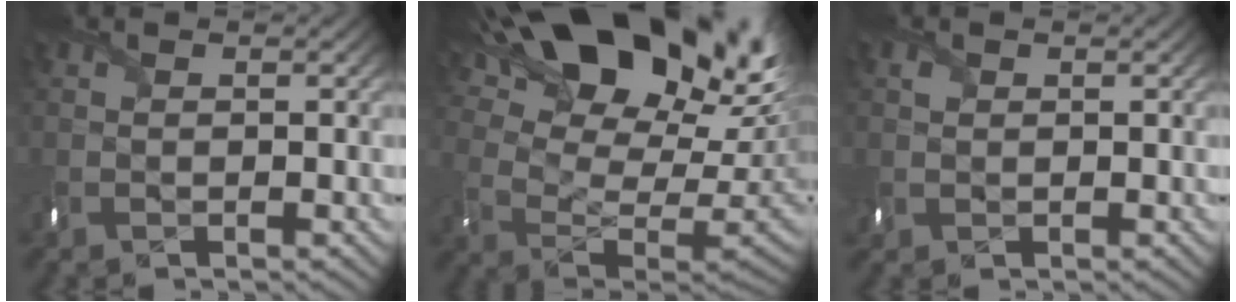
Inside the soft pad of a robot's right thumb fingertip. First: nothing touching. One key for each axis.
{"total": 23.4, "fx": 13.6, "fy": 11.2, "fz": 15.4, "tx": -0.243, "ty": 0.054, "tz": 0.221}
{"total": 1.7, "fx": 0.5, "fy": 1.5, "fz": 0.6, "tx": -0.014, "ty": 0.000, "tz": 0.008}